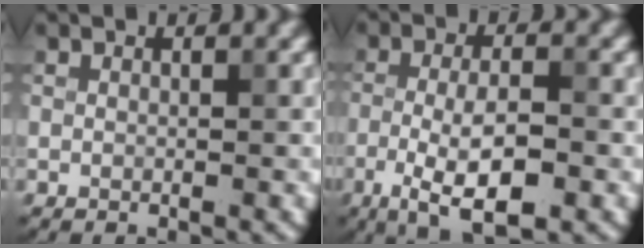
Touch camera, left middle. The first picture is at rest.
{"total": 6.7, "force": [-2.9, 2.0, 5.7], "torque": [-0.104, 0.000, -0.053]}